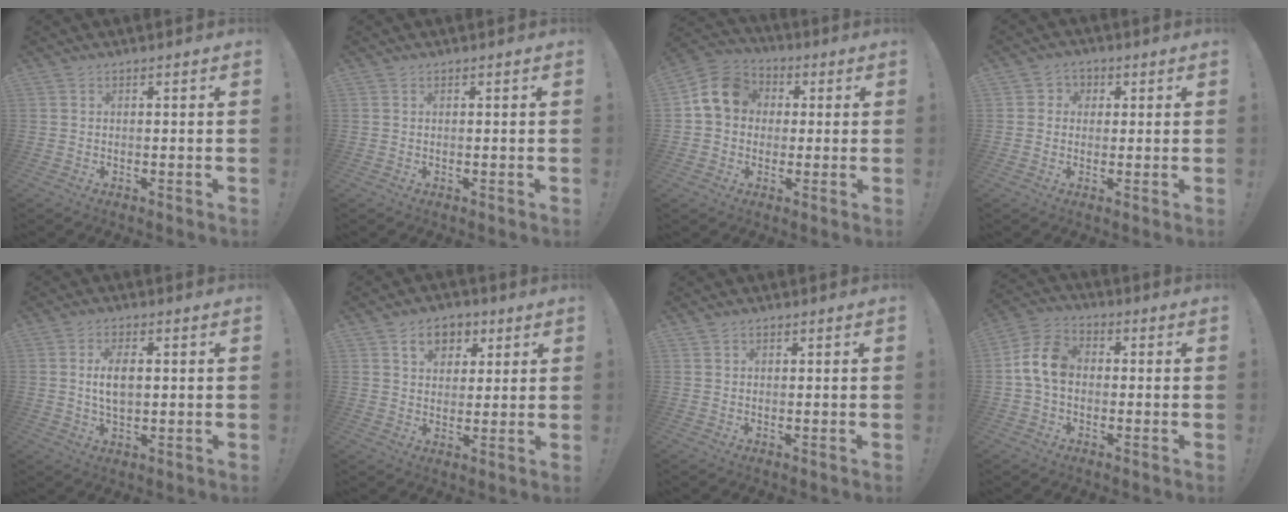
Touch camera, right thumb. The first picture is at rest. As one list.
[{"total": 0.0}, {"total": 11.9, "force": [2.6, 9.9, 6.1], "torque": [-0.092, 0.013, 0.058]}, {"total": 3.8, "force": [0.0, 3.7, 1.0], "torque": [-0.007, 0.005, 0.000]}, {"total": 6.7, "force": [0.8, 3.4, 5.7], "torque": [-0.094, 0.000, 0.011]}, {"total": 8.8, "force": [4.3, 6.6, 3.9], "torque": [-0.049, -0.011, 0.080]}, {"total": 0.9, "force": [0.6, 0.7, 0.1], "torque": [0.005, -0.002, 0.009]}, {"total": 10.5, "force": [0.4, 7.4, 7.4], "torque": [-0.134, 0.009, 0.011]}]